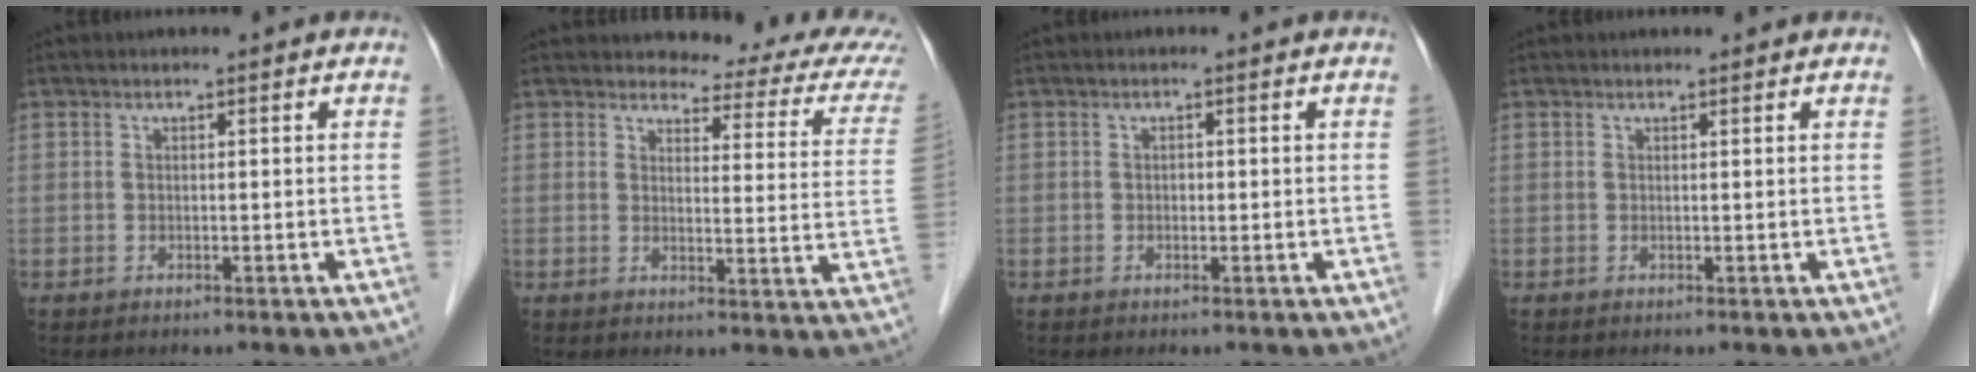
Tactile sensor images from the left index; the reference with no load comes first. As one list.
[{"total": 11.2, "force": [10.3, 2.0, 3.8], "torque": [-0.031, -0.038, 0.090]}, {"total": 0.6, "force": [-0.2, 0.5, 0.3], "torque": [-0.006, 0.002, -0.006]}, {"total": 1.9, "force": [1.8, 0.6, 0.4], "torque": [-0.013, 0.016, 0.015]}]